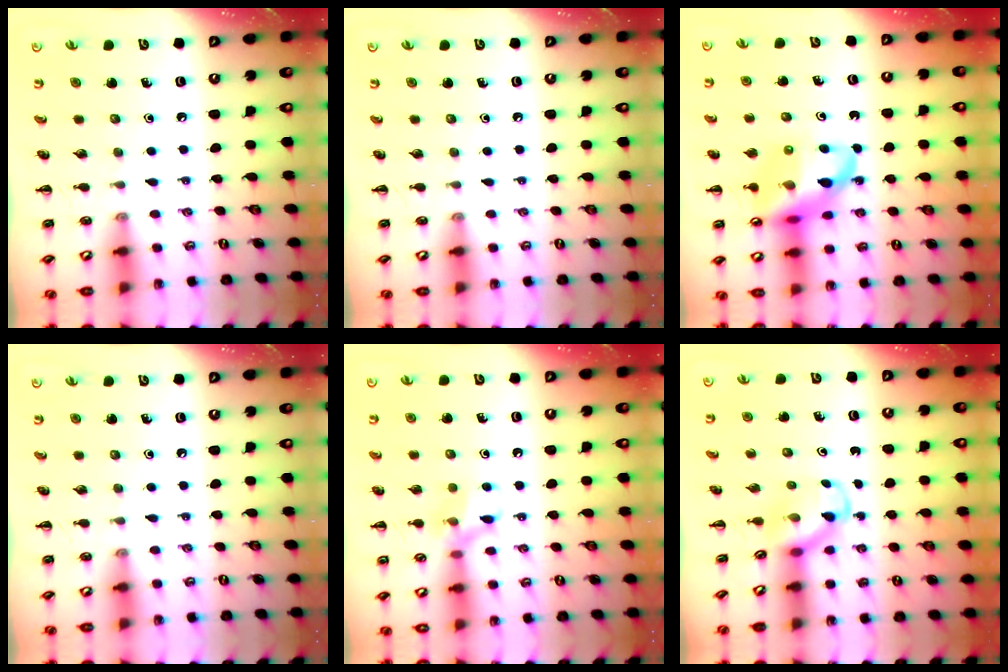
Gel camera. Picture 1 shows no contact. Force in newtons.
{"total": 0.0}
{"total": 18.1, "press": 17.7, "slide": 3.6}
{"total": 0.0}
{"total": 8.6, "press": 8.5, "slide": 1.5}
{"total": 3.6, "press": 3.5, "slide": 0.6}